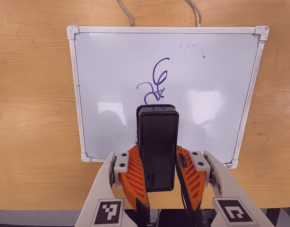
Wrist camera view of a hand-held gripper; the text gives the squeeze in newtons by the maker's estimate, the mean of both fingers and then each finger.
{"total": 8.8, "left": 7.2, "right": 10.4}